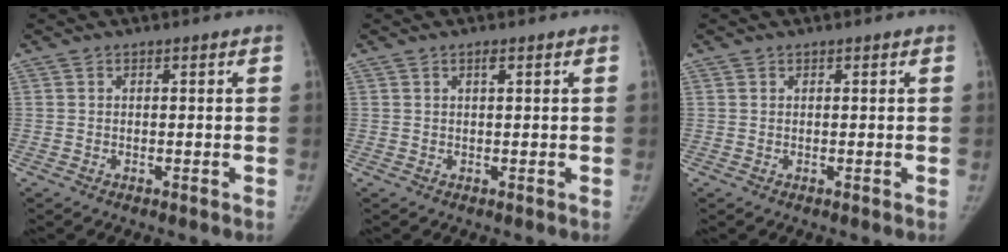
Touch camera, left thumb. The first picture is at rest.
{"total": 1.0, "force": [0.5, 0.2, 0.9], "torque": [-0.014, 0.004, 0.007]}
{"total": 0.0}